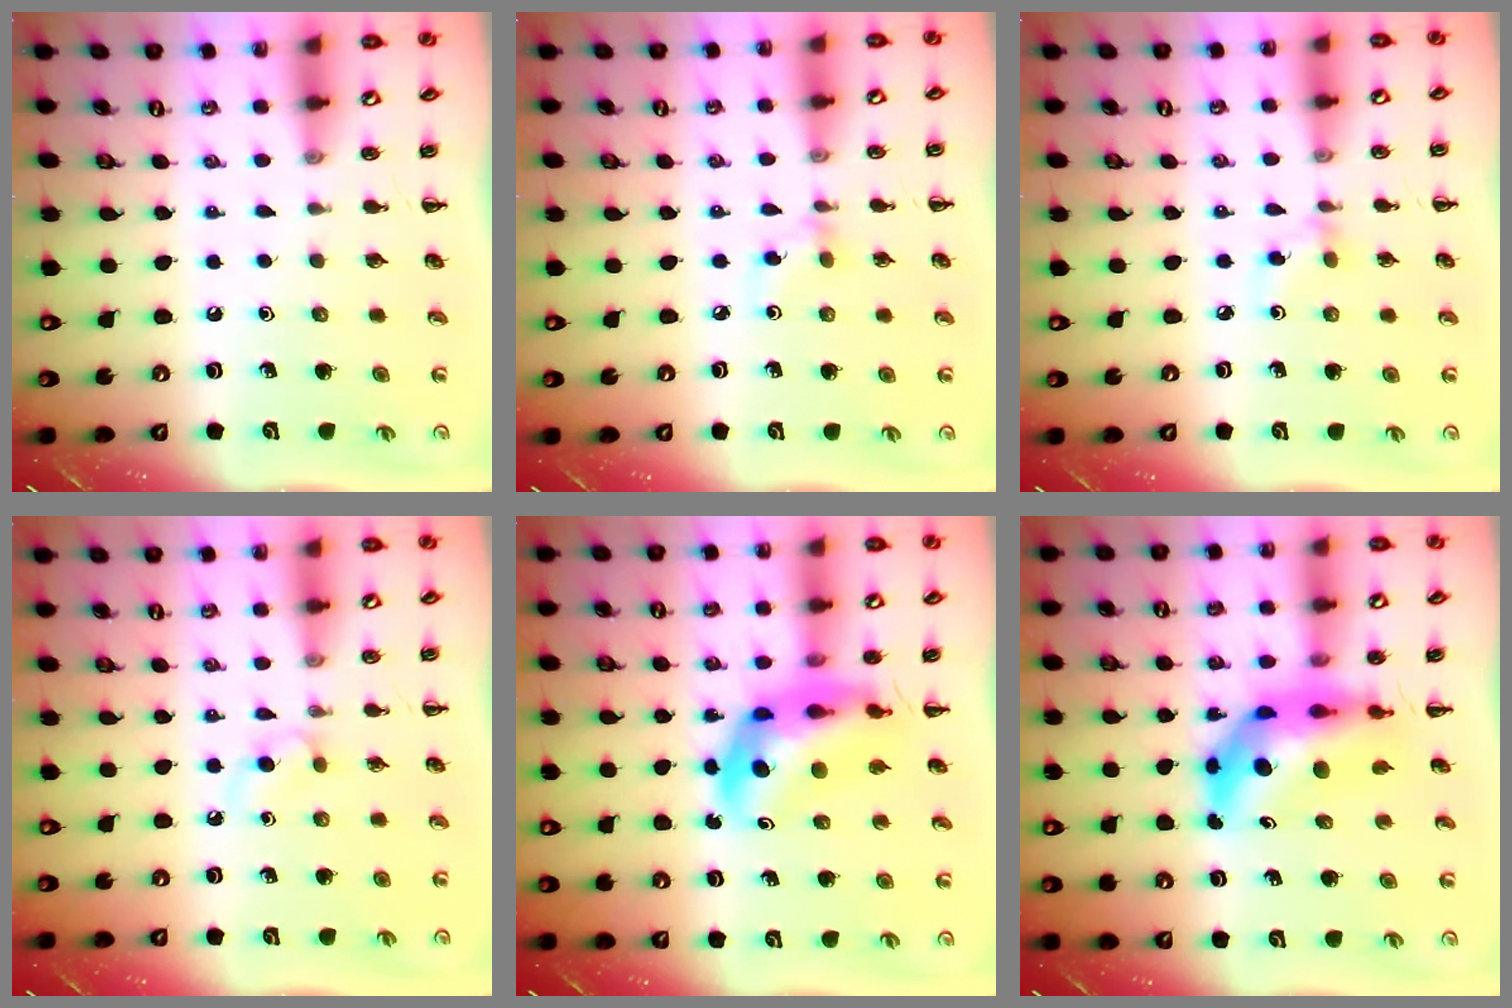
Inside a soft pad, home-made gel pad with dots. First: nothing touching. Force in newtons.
{"total": 3.0, "press": 2.8, "slide": 0.9}
{"total": 3.0, "press": 2.8, "slide": 0.9}
{"total": 2.4, "press": 2.1, "slide": 1.1}
{"total": 10.8, "press": 10.4, "slide": 3.1}
{"total": 9.3, "press": 8.7, "slide": 3.2}